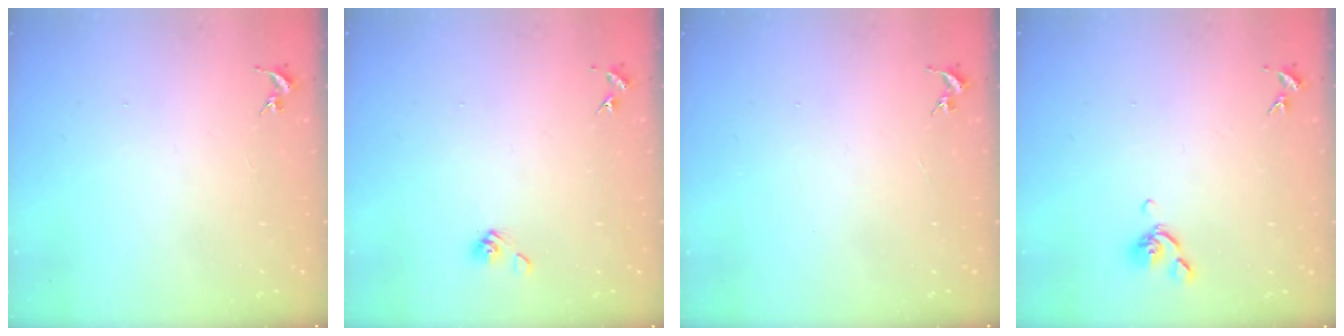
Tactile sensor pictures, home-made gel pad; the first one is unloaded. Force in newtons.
{"total": 5.8, "press": 5.3, "slide": 2.3}
{"total": 0.0}
{"total": 6.8, "press": 6.7, "slide": 0.9}